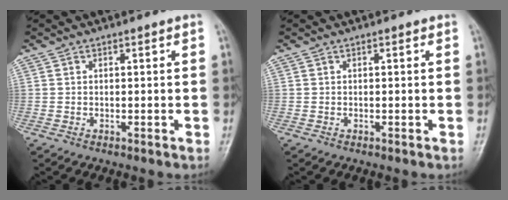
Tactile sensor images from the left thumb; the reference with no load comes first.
{"total": 0.0}